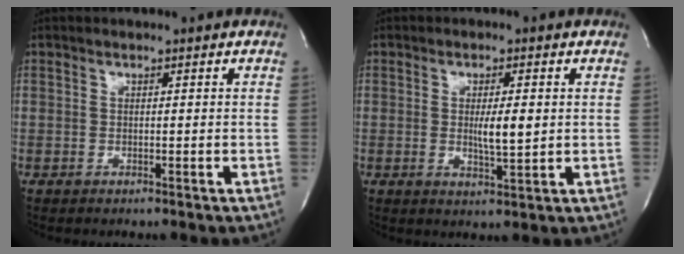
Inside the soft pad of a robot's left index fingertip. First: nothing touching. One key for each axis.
{"total": 4.2, "fx": 0.1, "fy": 0.6, "fz": 4.1, "tx": -0.073, "ty": -0.006, "tz": 0.004}